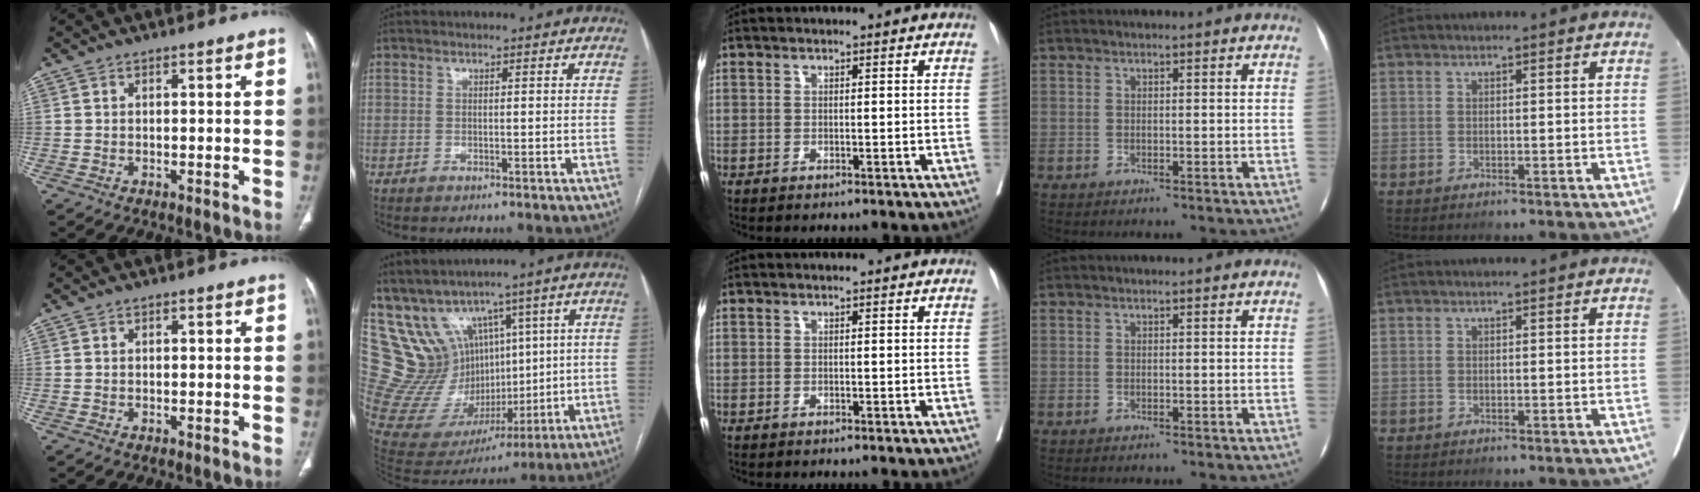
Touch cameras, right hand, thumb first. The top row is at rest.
{"index": {"total": 15.9, "force": [7.8, 12.3, 6.5], "torque": [-0.150, 0.068, 0.199]}}